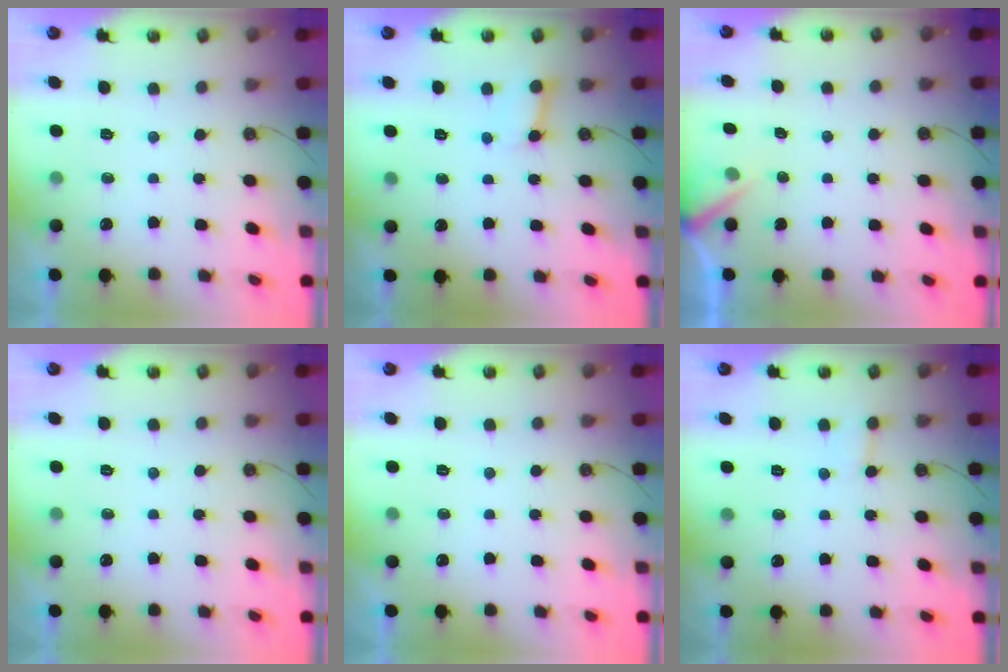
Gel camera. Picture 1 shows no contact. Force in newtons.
{"total": 3.0, "press": 3.0, "slide": 0.3}
{"total": 3.7, "press": 3.7, "slide": 0.2}
{"total": 0.0}
{"total": 0.0}
{"total": 3.9, "press": 3.9, "slide": 0.3}